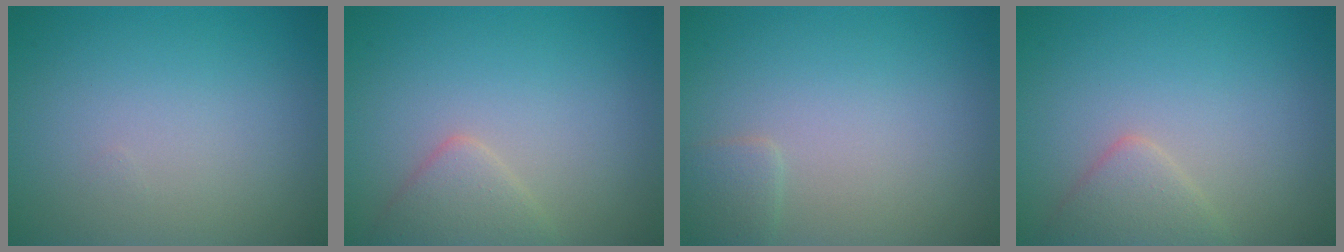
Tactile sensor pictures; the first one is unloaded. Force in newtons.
{"total": 2.2, "press": 2.2, "slide": 0.1}
{"total": 1.1, "press": 1.1, "slide": 0.1}
{"total": 2.2, "press": 2.2, "slide": 0.1}